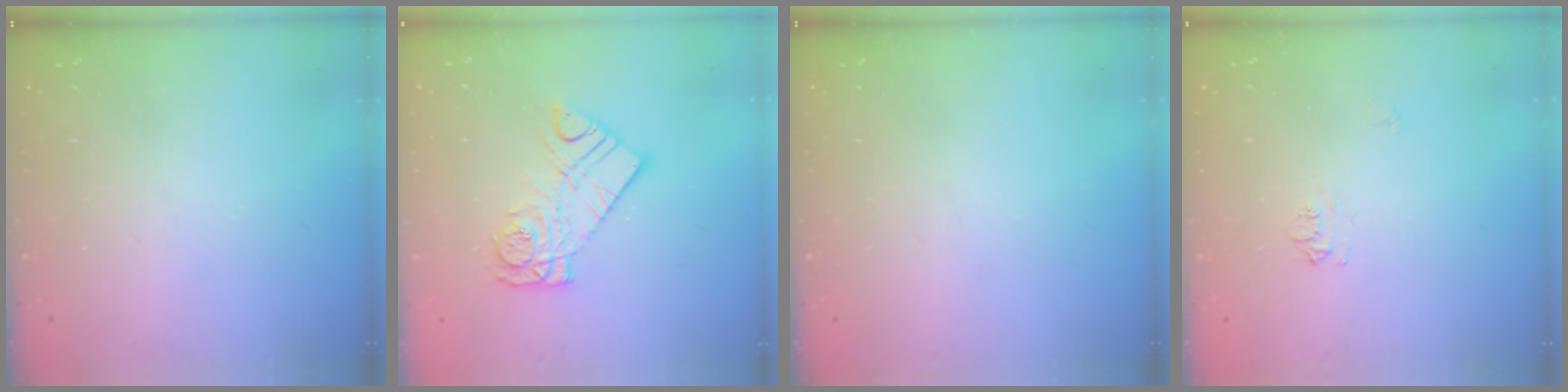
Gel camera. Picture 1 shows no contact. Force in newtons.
{"total": 11.7, "press": 11.7, "slide": 1.0}
{"total": 0.0}
{"total": 5.5, "press": 5.5, "slide": 0.7}